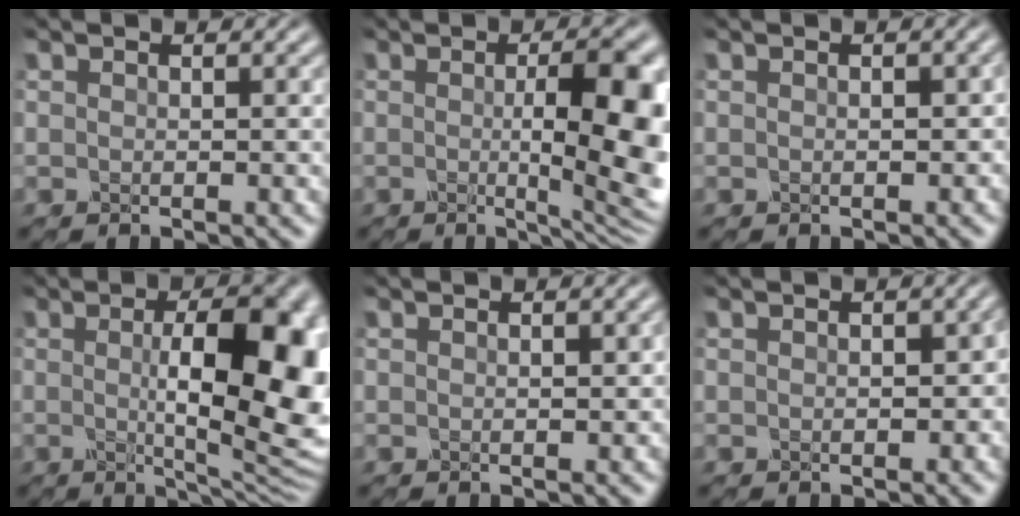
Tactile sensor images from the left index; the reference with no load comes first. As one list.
[{"total": 8.6, "force": [0.0, 2.1, 8.4], "torque": [-0.117, -0.003, 0.000]}, {"total": 0.8, "force": [-0.2, 0.5, 0.6], "torque": [-0.012, -0.002, -0.004]}, {"total": 11.4, "force": [0.6, 3.7, 10.7], "torque": [-0.146, -0.004, 0.013]}, {"total": 0.5, "force": [-0.1, 0.2, 0.5], "torque": [-0.009, 0.000, 0.000]}, {"total": 2.6, "force": [-0.5, 1.8, 1.7], "torque": [-0.024, -0.006, -0.007]}]